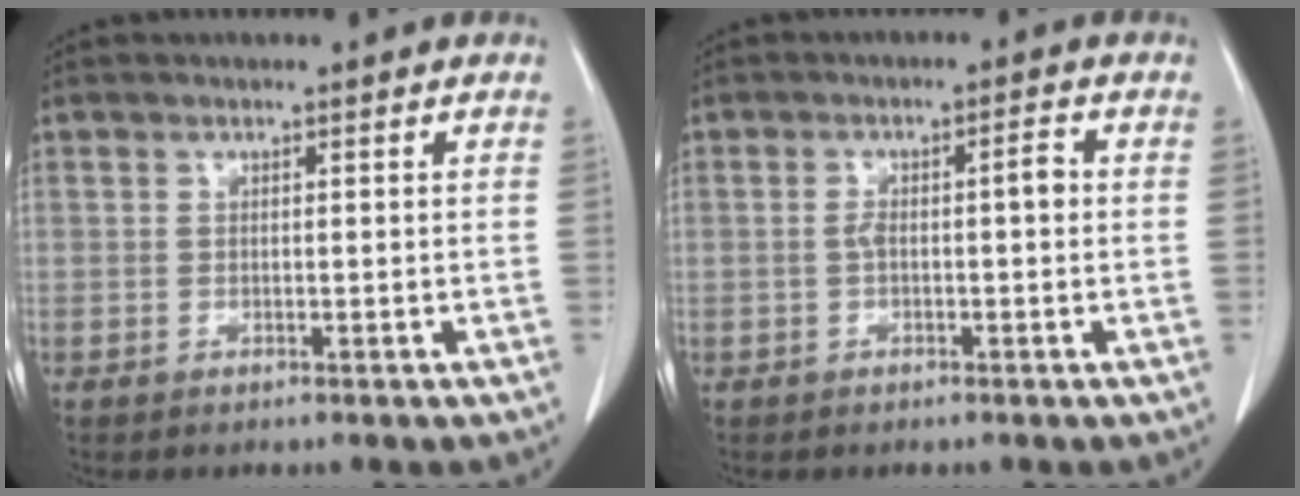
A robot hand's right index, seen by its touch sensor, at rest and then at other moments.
{"total": 3.4, "force": [-0.4, 0.7, 3.3], "torque": [-0.058, 0.016, -0.004]}